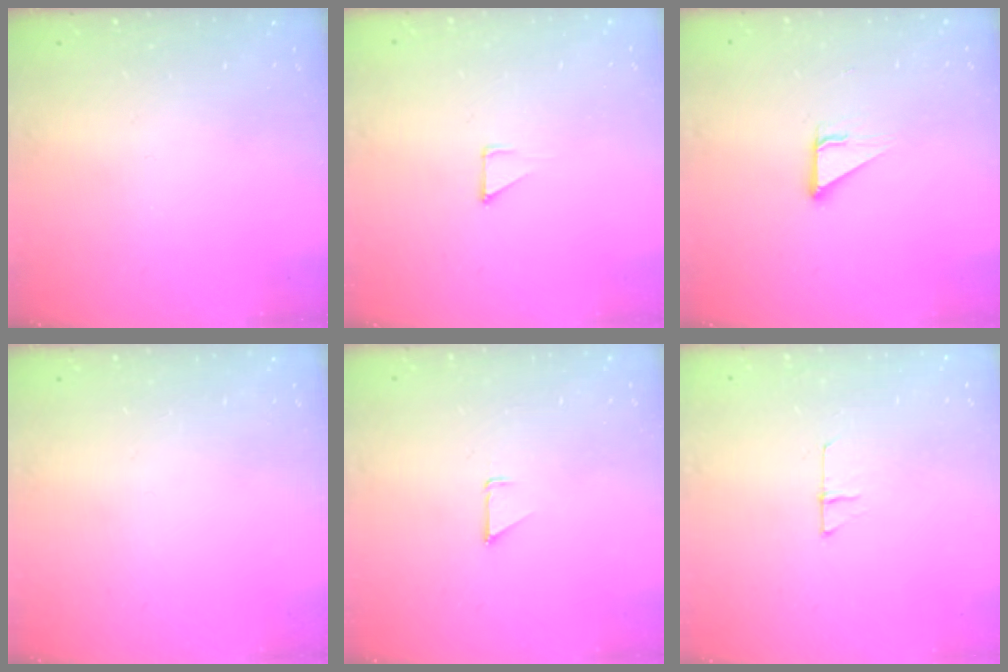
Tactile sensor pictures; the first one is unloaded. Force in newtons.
{"total": 4.8, "press": 4.8, "slide": 0.2}
{"total": 3.4, "press": 3.4, "slide": 0.3}
{"total": 0.0}
{"total": 0.9, "press": 0.9, "slide": 0.1}
{"total": 4.5, "press": 4.5, "slide": 0.4}